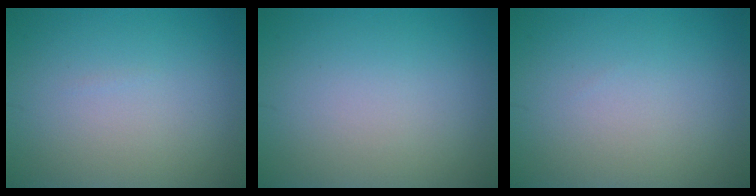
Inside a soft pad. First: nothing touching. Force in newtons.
{"total": 0.0}
{"total": 0.0}